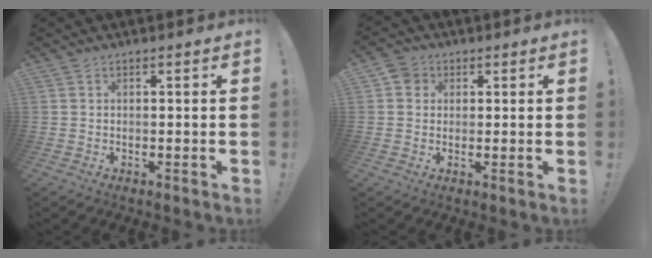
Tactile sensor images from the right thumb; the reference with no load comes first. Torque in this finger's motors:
{"motor_torque": [0.02, 0.20, 0.07, -0.10, 0.00]}